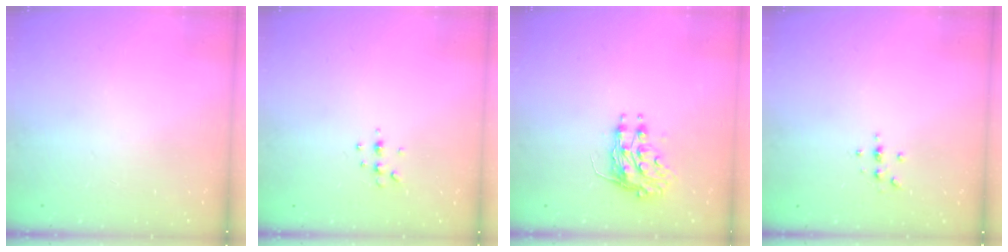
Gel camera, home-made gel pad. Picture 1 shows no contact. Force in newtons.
{"total": 4.5, "press": 4.4, "slide": 0.8}
{"total": 8.3, "press": 8.3, "slide": 0.1}
{"total": 2.4, "press": 2.4, "slide": 0.3}